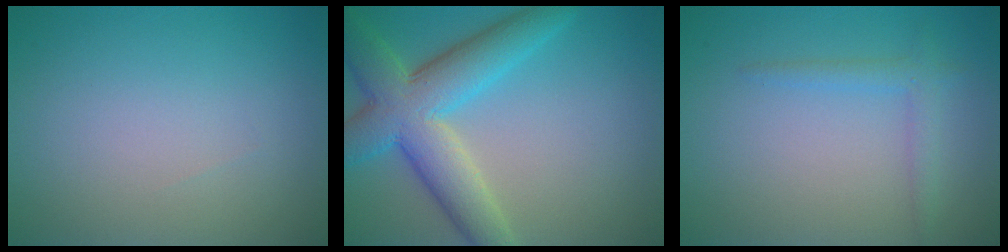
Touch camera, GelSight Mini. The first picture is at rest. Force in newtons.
{"total": 8.2, "press": 8.2, "slide": 0.5}
{"total": 1.7, "press": 1.7, "slide": 0.1}